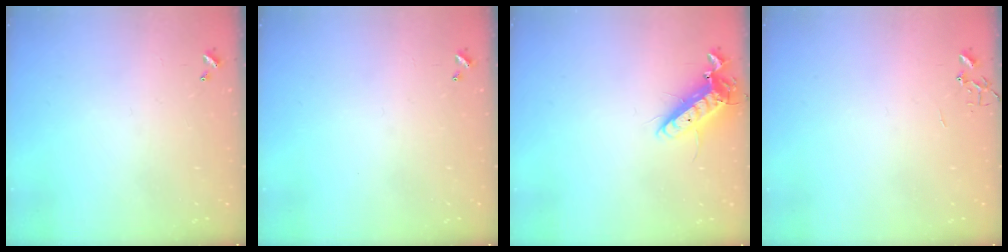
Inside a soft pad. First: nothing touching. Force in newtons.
{"total": 0.0}
{"total": 13.1, "press": 12.9, "slide": 2.5}
{"total": 0.0}